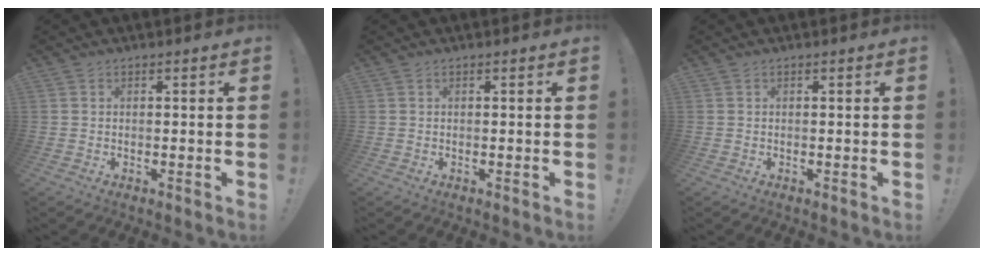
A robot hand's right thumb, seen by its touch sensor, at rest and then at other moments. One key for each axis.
{"total": 0.0}
{"total": 0.0}